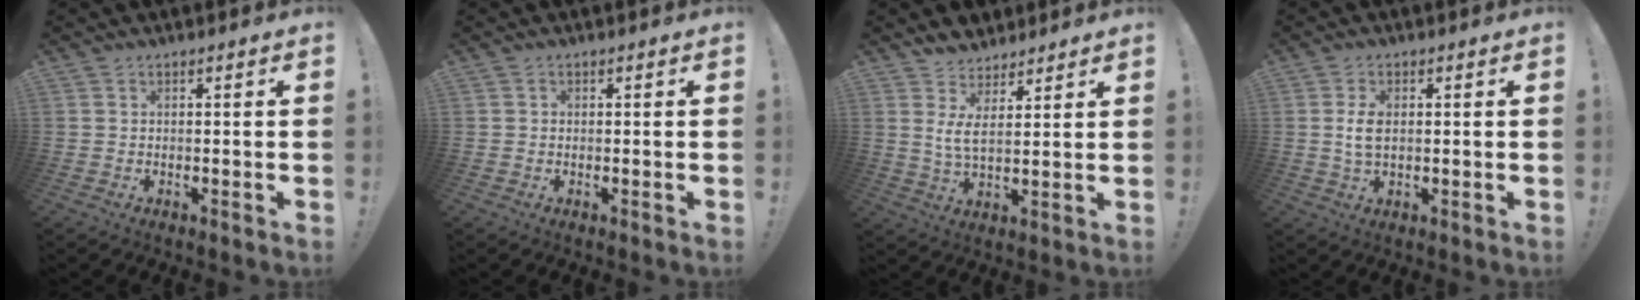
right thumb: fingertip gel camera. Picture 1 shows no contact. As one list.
[{"total": 0.6, "force": [-0.3, 0.5, 0.0], "torque": [-0.007, 0.006, -0.005]}, {"total": 6.8, "force": [4.3, 3.0, 4.3], "torque": [-0.073, -0.022, 0.080]}, {"total": 4.5, "force": [0.3, 2.6, 3.6], "torque": [-0.073, -0.001, 0.000]}]